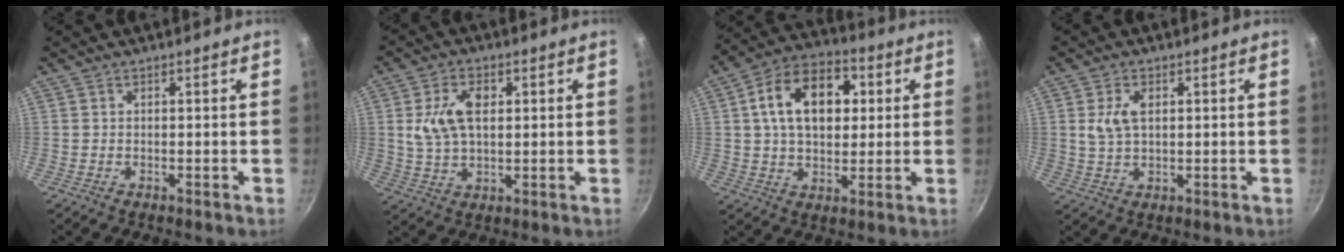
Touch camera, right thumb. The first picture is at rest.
{"total": 9.3, "force": [1.8, 5.8, 7.1], "torque": [-0.117, 0.002, 0.029]}
{"total": 16.0, "force": [3.4, 10.7, 11.4], "torque": [-0.154, 0.018, 0.041]}
{"total": 5.2, "force": [1.0, 3.2, 4.0], "torque": [-0.069, 0.001, 0.019]}